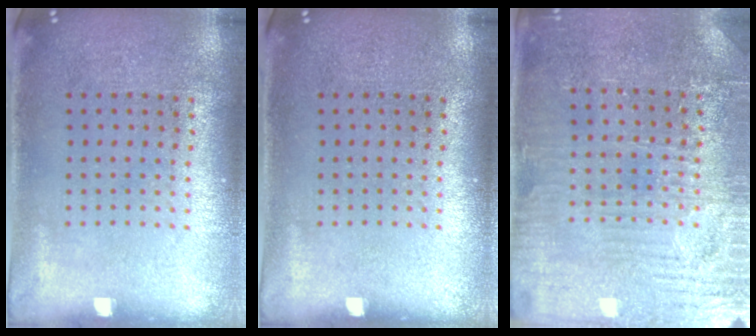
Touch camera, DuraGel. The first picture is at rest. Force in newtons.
{"total": 0.0}
{"total": 3.4, "press": 3.4, "slide": 0.5}